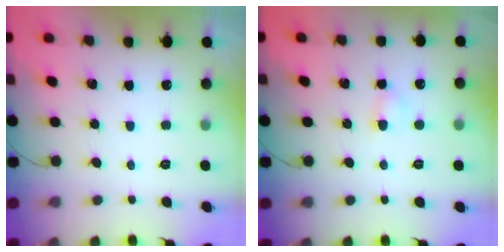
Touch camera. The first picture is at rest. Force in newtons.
{"total": 3.2, "press": 3.0, "slide": 1.2}